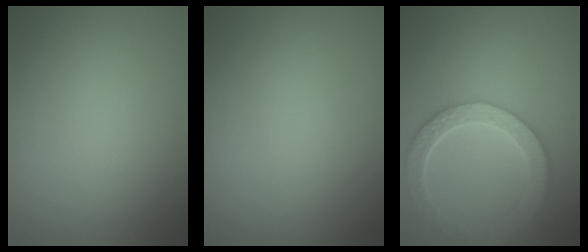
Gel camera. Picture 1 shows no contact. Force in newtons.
{"total": 0.0}
{"total": 6.1, "press": 4.8, "slide": 3.8}